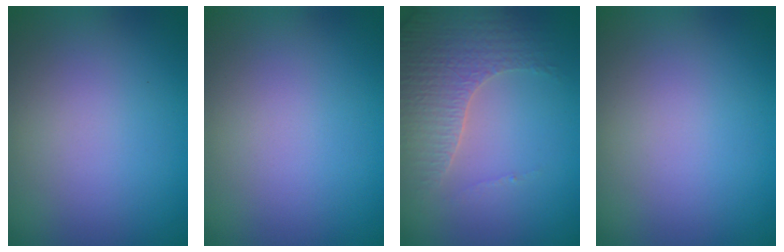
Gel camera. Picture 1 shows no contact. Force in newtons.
{"total": 0.0}
{"total": 4.2, "press": 3.4, "slide": 2.5}
{"total": 0.0}